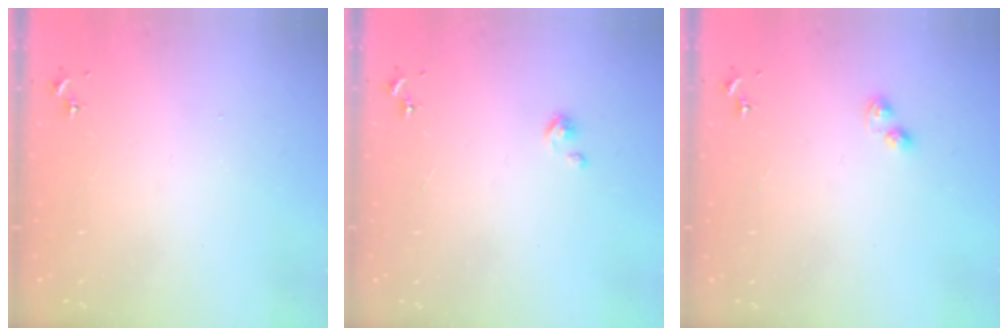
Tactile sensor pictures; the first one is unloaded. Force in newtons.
{"total": 2.7, "press": 2.7, "slide": 0.3}
{"total": 3.2, "press": 3.2, "slide": 0.4}